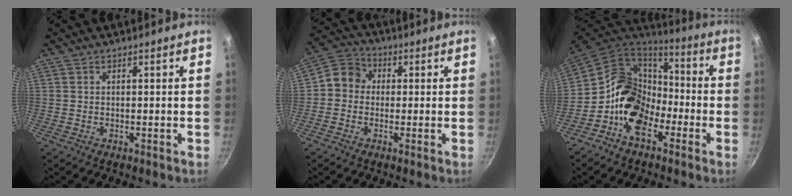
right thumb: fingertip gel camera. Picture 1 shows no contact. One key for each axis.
{"total": 6.3, "fx": 0.0, "fy": 5.7, "fz": 2.7, "tx": -0.021, "ty": 0.014, "tz": -0.026}
{"total": 17.2, "fx": -5.3, "fy": 12.5, "fz": 10.5, "tx": -0.147, "ty": 0.062, "tz": -0.119}